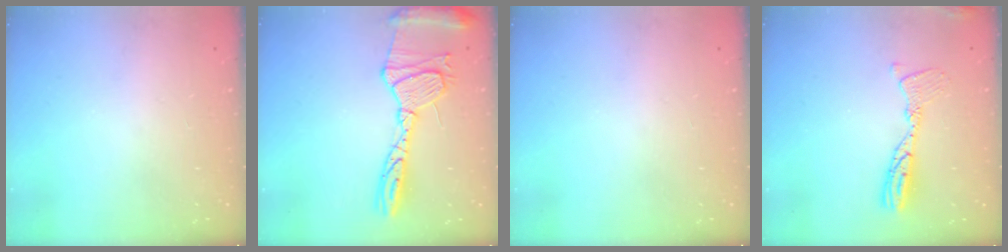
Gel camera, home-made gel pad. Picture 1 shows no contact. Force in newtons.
{"total": 17.8, "press": 17.7, "slide": 1.5}
{"total": 0.0}
{"total": 10.8, "press": 10.8, "slide": 1.0}